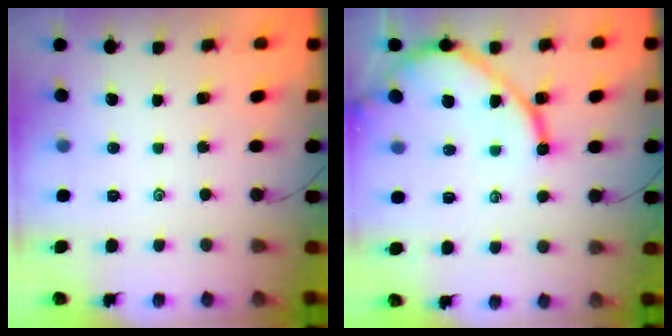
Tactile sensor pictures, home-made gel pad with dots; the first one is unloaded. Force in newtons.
{"total": 10.9, "press": 10.8, "slide": 1.0}